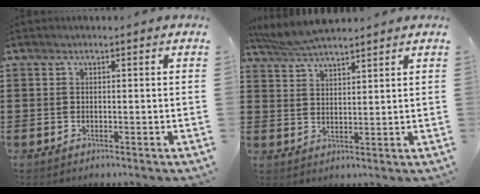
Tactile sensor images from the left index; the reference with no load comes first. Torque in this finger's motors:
{"motor_torque": [0.71, -0.62, 0.14, 0.10]}